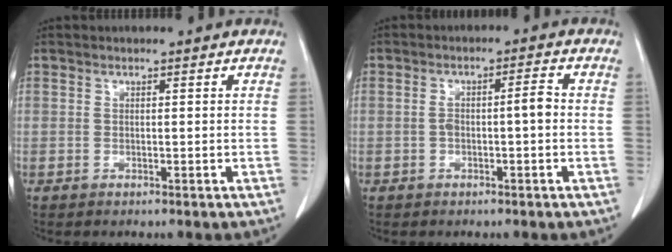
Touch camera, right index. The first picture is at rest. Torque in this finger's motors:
{"motor_torque": [0.11, 0.08, 0.09, 0.02]}